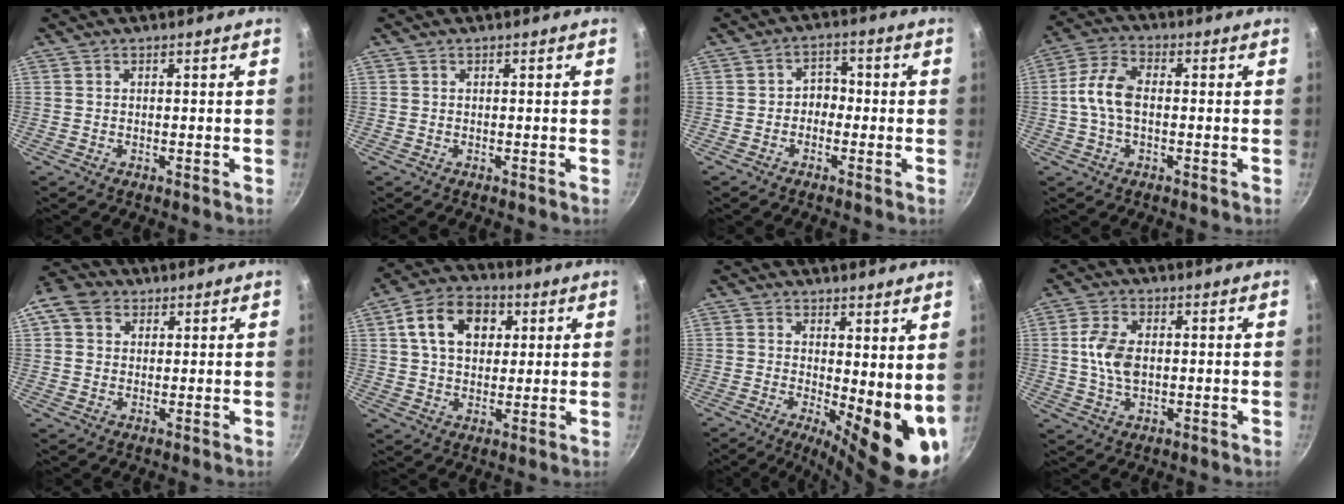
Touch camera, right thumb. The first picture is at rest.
{"total": 0.0}
{"total": 3.5, "force": [-1.0, 2.8, 1.8], "torque": [-0.001, 0.021, -0.024]}
{"total": 8.1, "force": [-0.3, 4.6, 6.7], "torque": [-0.133, 0.029, -0.017]}
{"total": 8.9, "force": [3.1, 7.1, 4.3], "torque": [-0.071, 0.013, 0.042]}
{"total": 12.3, "force": [3.7, 8.8, 7.8], "torque": [-0.111, 0.009, 0.049]}
{"total": 12.7, "force": [0.5, 4.8, 11.8], "torque": [-0.127, -0.026, 0.016]}
{"total": 7.2, "force": [0.4, 4.4, 5.6], "torque": [-0.104, 0.007, 0.004]}